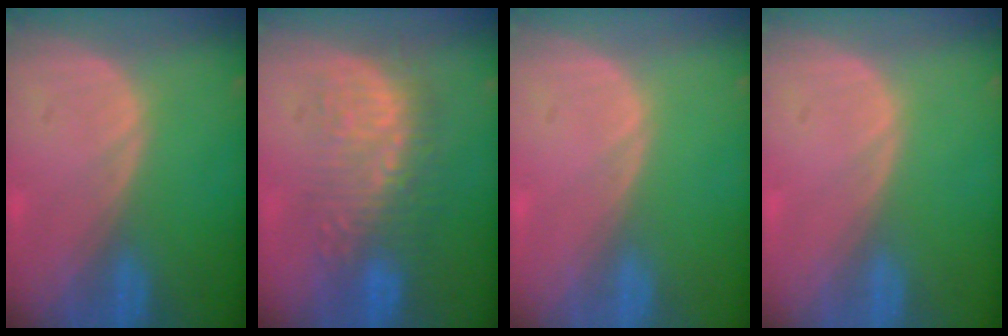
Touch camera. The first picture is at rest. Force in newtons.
{"total": 8.8, "press": 8.6, "slide": 1.4}
{"total": 0.0}
{"total": 0.0}